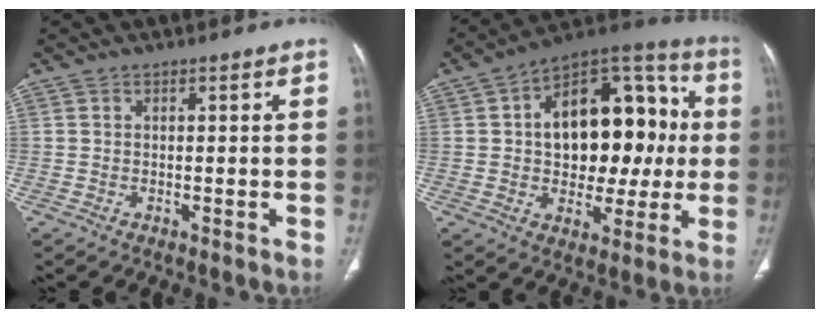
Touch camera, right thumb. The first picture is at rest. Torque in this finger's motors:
{"motor_torque": [-0.89, 2.12, 0.95, 0.81, 0.30]}